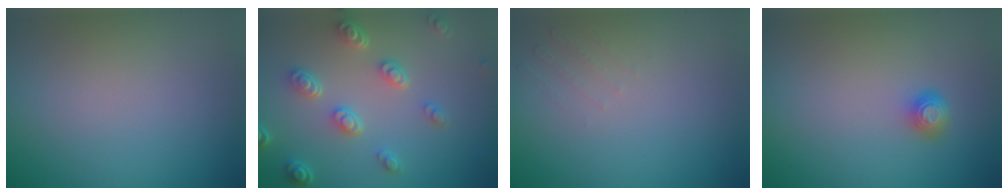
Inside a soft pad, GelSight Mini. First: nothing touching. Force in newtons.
{"total": 4.5, "press": 3.4, "slide": 2.9}
{"total": 0.8, "press": 0.8, "slide": 0.2}
{"total": 1.7, "press": 1.2, "slide": 1.1}